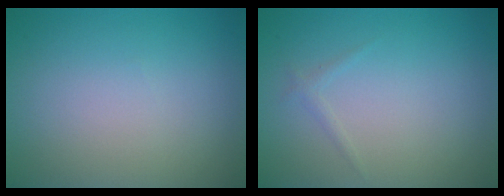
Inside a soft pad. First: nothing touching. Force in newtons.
{"total": 0.7, "press": 0.7, "slide": 0.1}